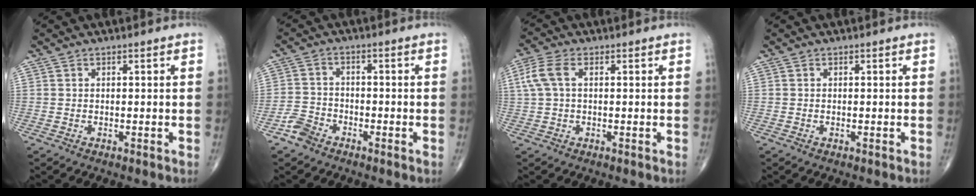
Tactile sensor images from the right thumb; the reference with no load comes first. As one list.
[{"total": 3.9, "force": [-2.9, 2.4, 1.1], "torque": [-0.018, 0.016, -0.061]}, {"total": 5.5, "force": [1.1, 3.0, 4.5], "torque": [-0.122, 0.019, 0.020]}, {"total": 0.0}]